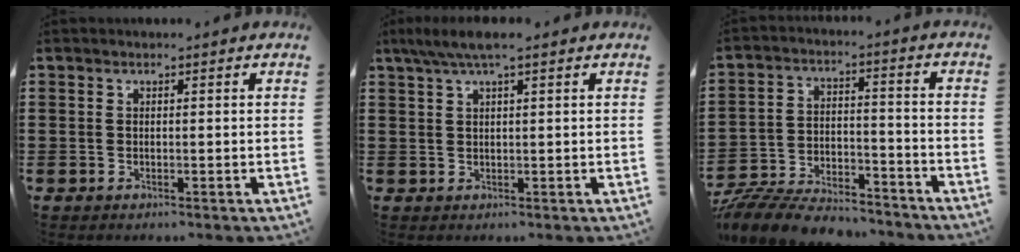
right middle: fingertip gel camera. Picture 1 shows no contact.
{"total": 3.8, "force": [2.4, 0.6, 2.9], "torque": [-0.060, 0.004, 0.044]}
{"total": 9.0, "force": [-8.6, 1.8, 2.1], "torque": [-0.044, 0.018, -0.167]}